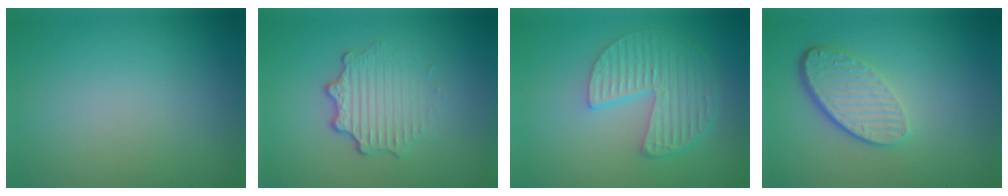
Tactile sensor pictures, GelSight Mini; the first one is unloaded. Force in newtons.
{"total": 3.4, "press": 2.6, "slide": 2.2}
{"total": 5.4, "press": 4.0, "slide": 3.7}
{"total": 4.5, "press": 3.2, "slide": 3.1}